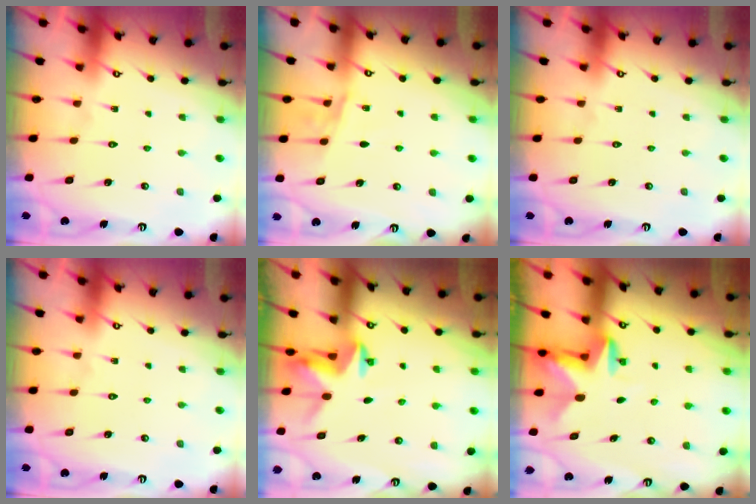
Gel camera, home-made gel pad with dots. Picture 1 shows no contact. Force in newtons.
{"total": 5.9, "press": 5.9, "slide": 0.2}
{"total": 0.0}
{"total": 0.0}
{"total": 2.9, "press": 2.9, "slide": 0.1}
{"total": 2.9, "press": 2.9, "slide": 0.5}